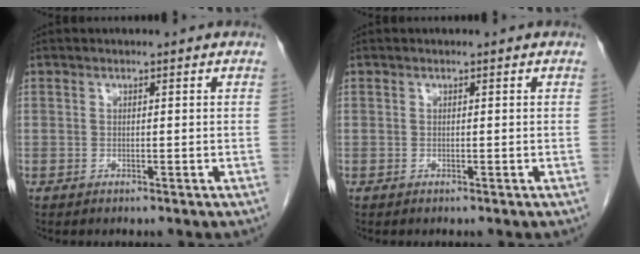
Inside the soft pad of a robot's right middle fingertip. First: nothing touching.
{"total": 0.0}